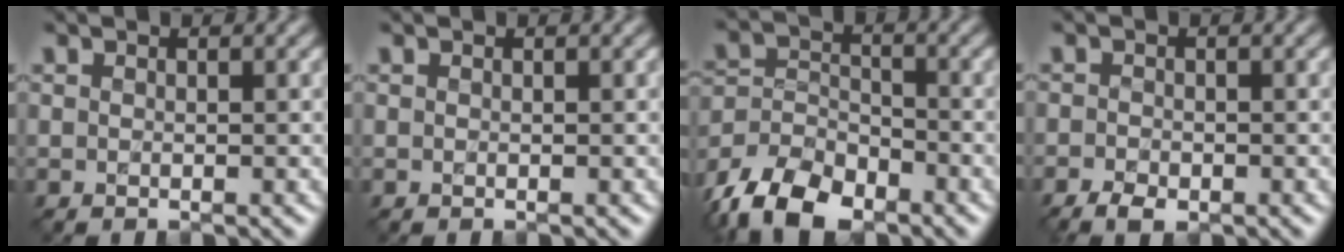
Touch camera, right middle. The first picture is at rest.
{"total": 0.0}
{"total": 9.6, "force": [-7.2, 4.7, 4.2], "torque": [-0.075, -0.011, -0.142]}
{"total": 2.4, "force": [-1.5, 1.2, 1.4], "torque": [-0.026, -0.005, -0.033]}